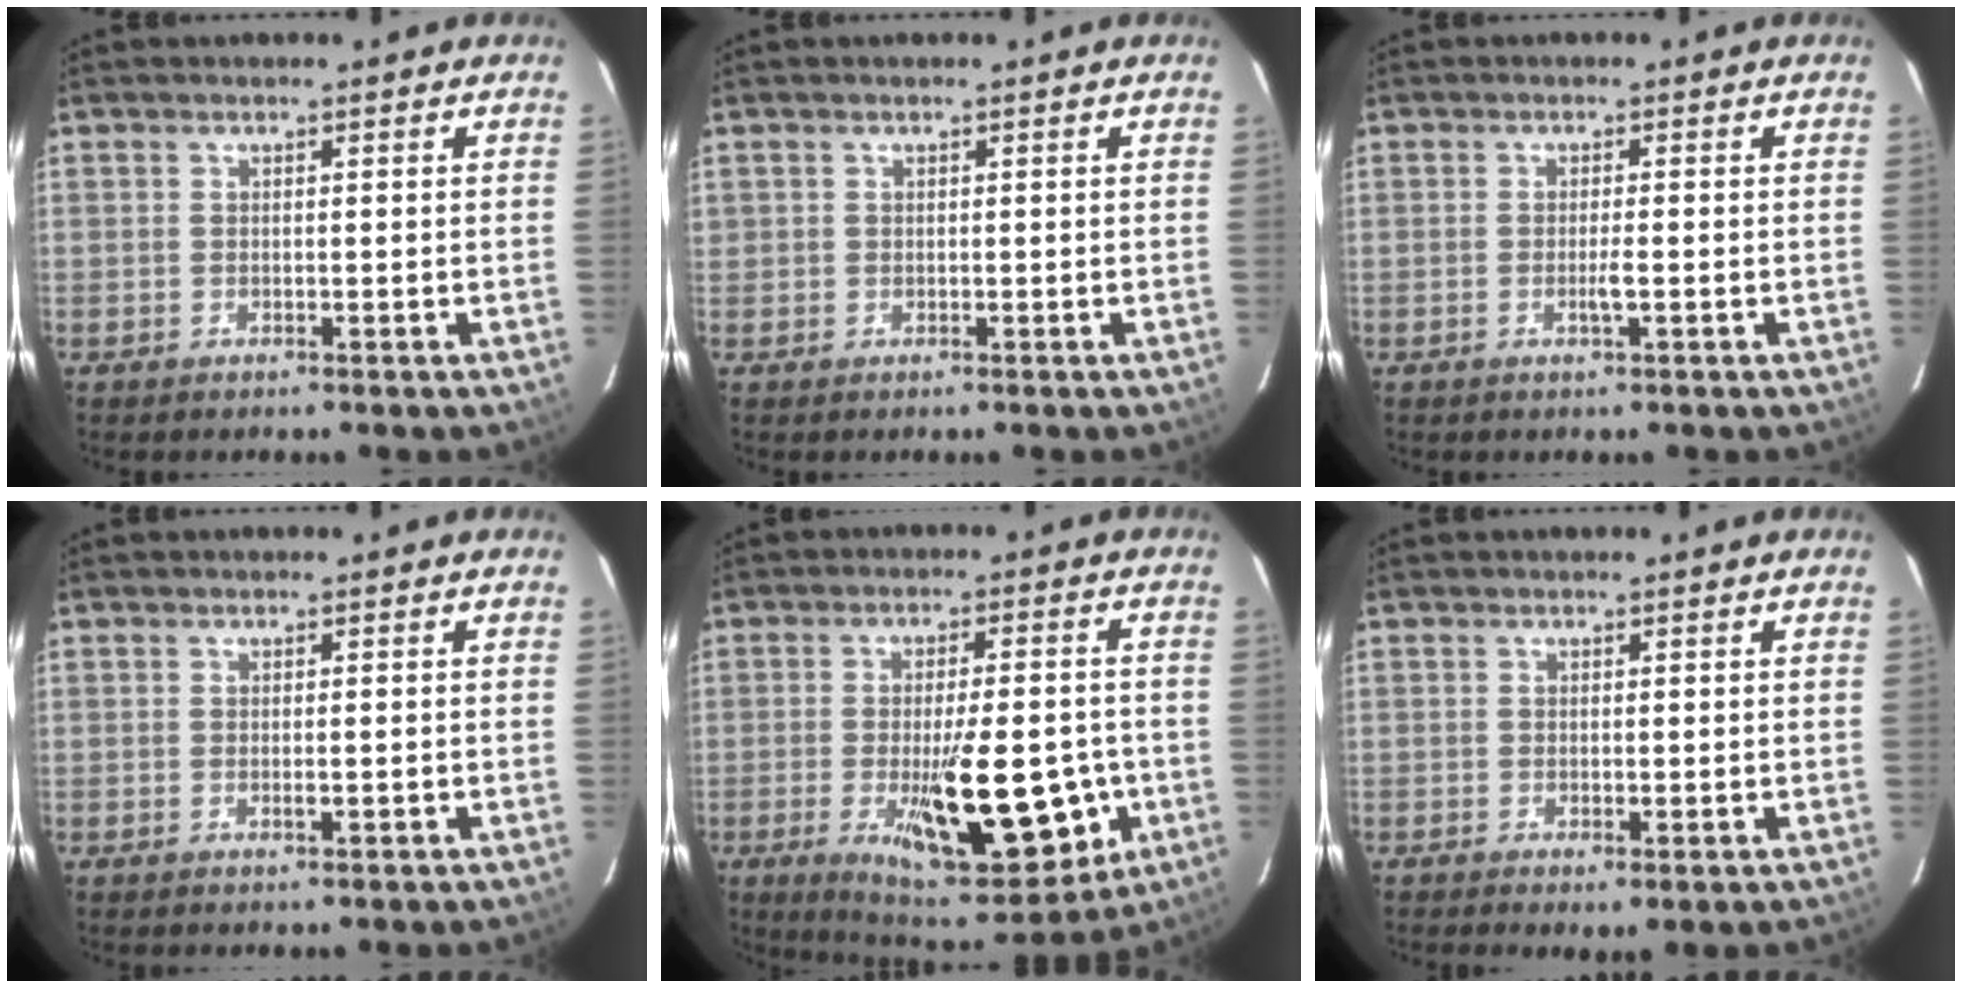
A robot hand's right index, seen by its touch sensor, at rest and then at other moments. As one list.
[{"total": 0.9, "force": [0.1, 0.8, 0.2], "torque": [0.003, 0.010, 0.002]}, {"total": 1.9, "force": [-0.6, 0.3, 1.8], "torque": [-0.036, 0.000, -0.011]}, {"total": 1.5, "force": [-0.4, 0.5, 1.3], "torque": [-0.027, -0.001, -0.004]}, {"total": 19.1, "force": [-5.1, 5.9, 17.4], "torque": [-0.251, -0.009, -0.057]}, {"total": 3.0, "force": [-0.8, 1.3, 2.7], "torque": [-0.049, -0.006, -0.008]}]